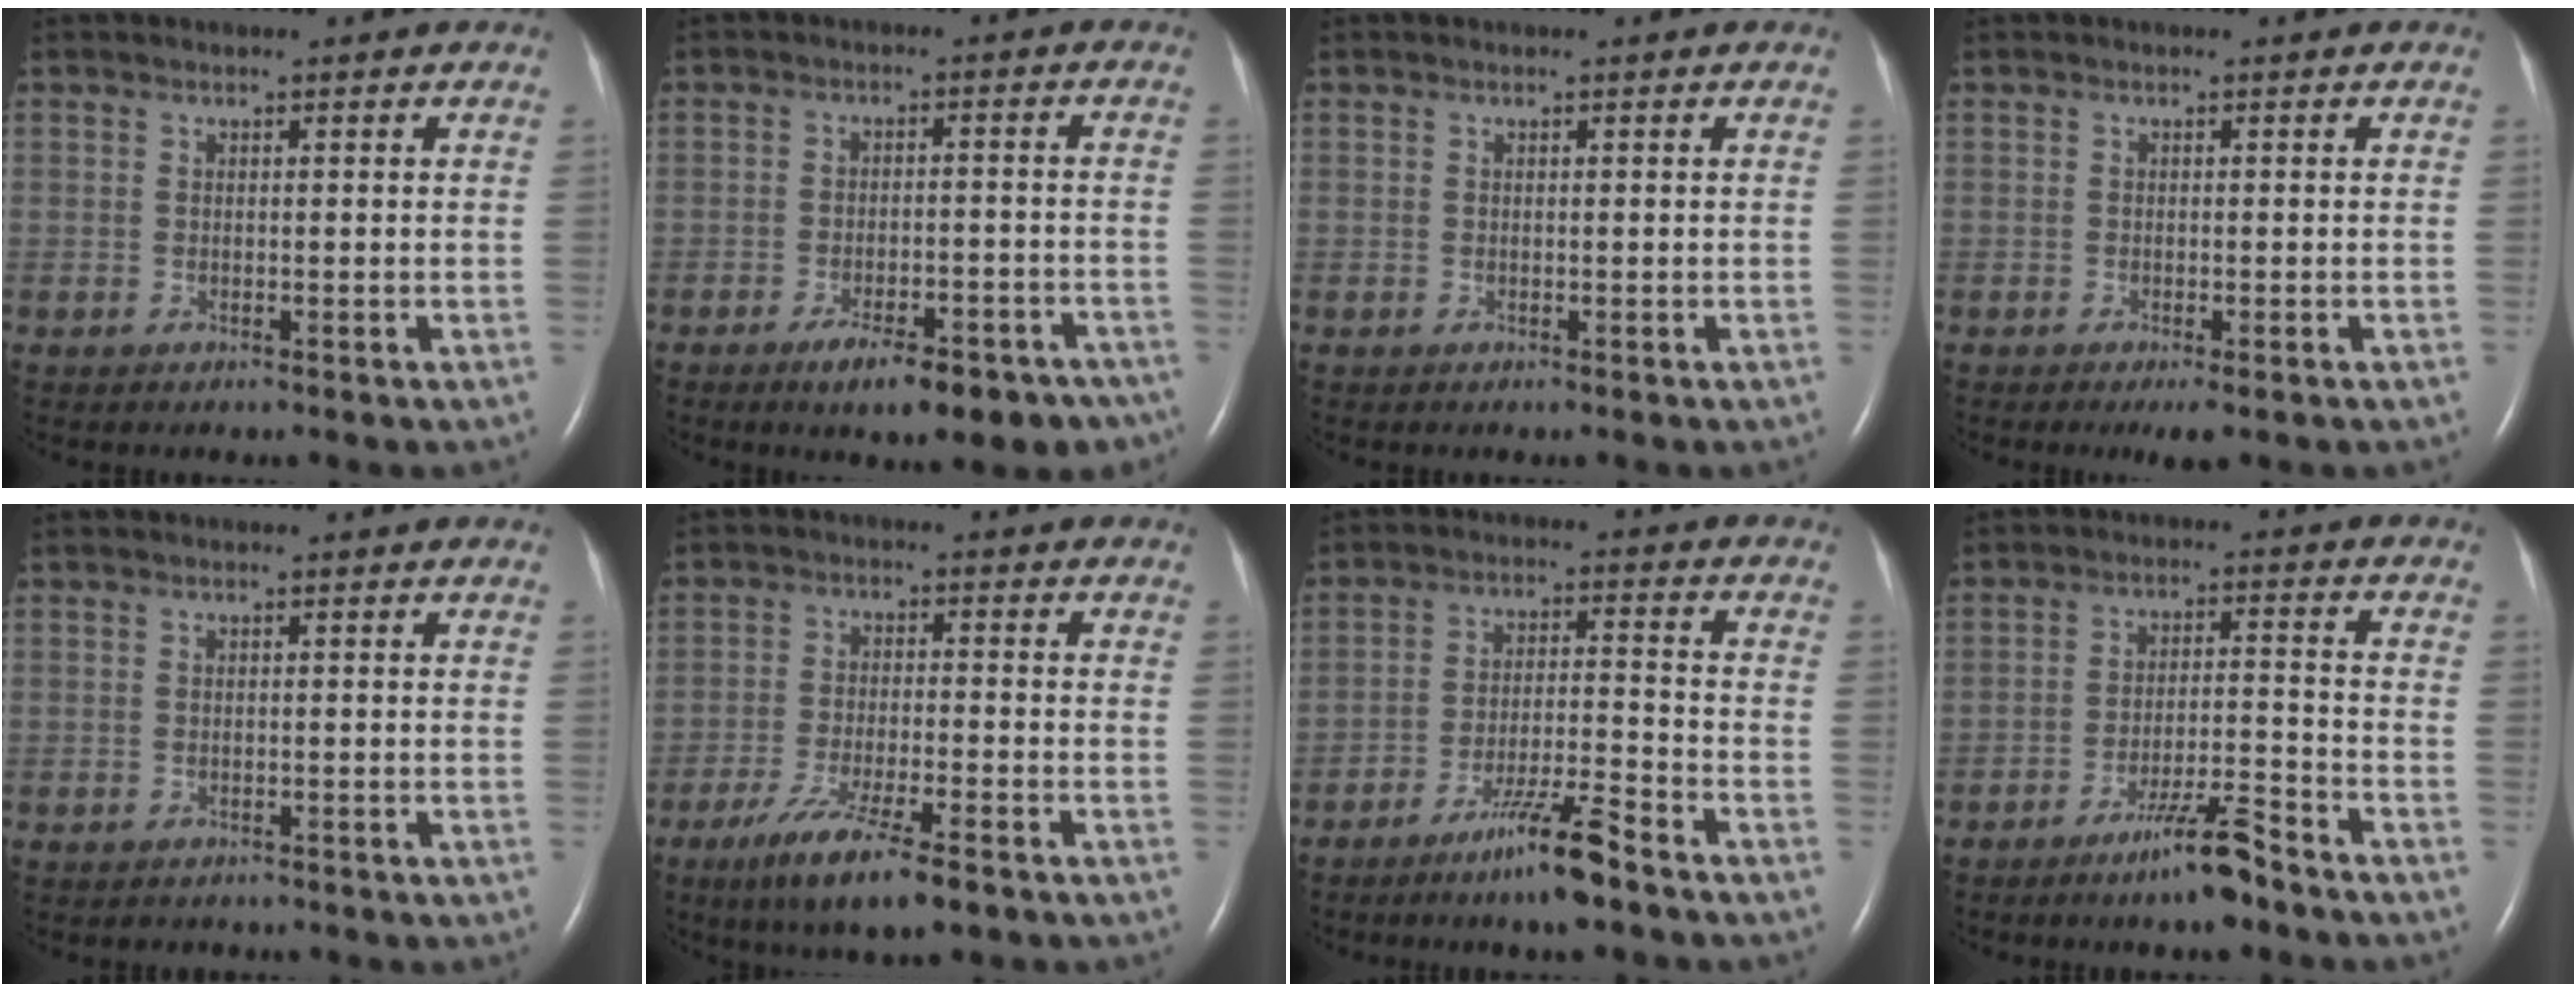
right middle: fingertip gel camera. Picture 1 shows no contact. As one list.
[{"total": 11.7, "force": [-8.7, 4.0, 6.8], "torque": [-0.072, 0.010, -0.120]}, {"total": 0.0}, {"total": 2.0, "force": [-1.2, 0.3, 1.6], "torque": [-0.022, -0.006, -0.017]}, {"total": 1.2, "force": [-1.0, 0.5, 0.0], "torque": [-0.008, 0.000, -0.014]}, {"total": 9.8, "force": [-6.4, 1.0, 7.4], "torque": [-0.142, -0.024, -0.106]}, {"total": 7.9, "force": [-5.9, -0.1, 5.2], "torque": [-0.097, -0.014, -0.112]}, {"total": 7.1, "force": [-5.5, 0.3, 4.4], "torque": [-0.080, -0.010, -0.101]}]